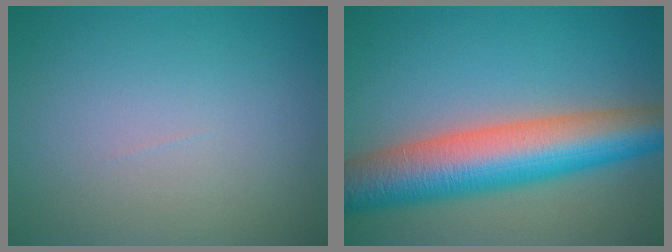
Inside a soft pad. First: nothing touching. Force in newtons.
{"total": 10.6, "press": 10.6, "slide": 0.3}